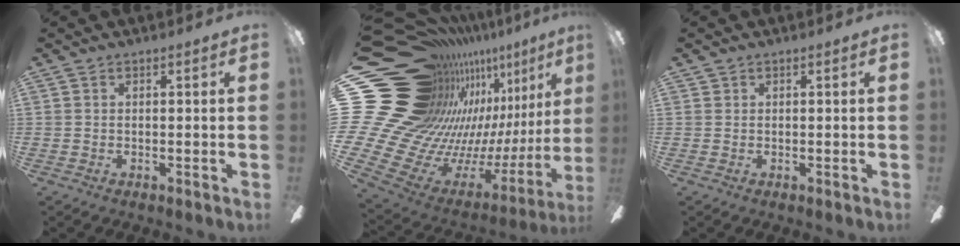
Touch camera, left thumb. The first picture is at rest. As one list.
[{"total": 23.9, "force": [10.7, 17.3, 12.5], "torque": [-0.218, -0.156, 0.283]}, {"total": 0.0}]